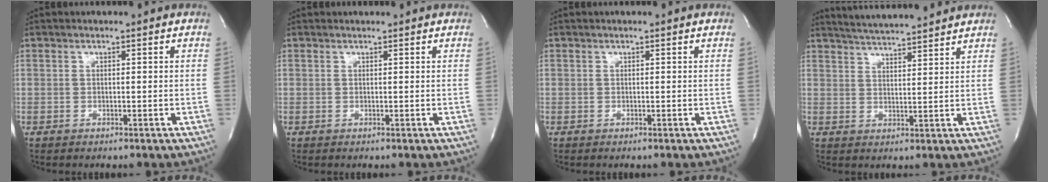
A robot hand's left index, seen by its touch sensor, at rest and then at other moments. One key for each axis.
{"total": 0.9, "fx": 0.9, "fy": 0.1, "fz": 0.0, "tx": -0.007, "ty": 0.009, "tz": 0.016}
{"total": 0.0}
{"total": 10.4, "fx": 9.7, "fy": 0.1, "fz": 3.7, "tx": -0.071, "ty": 0.019, "tz": 0.146}